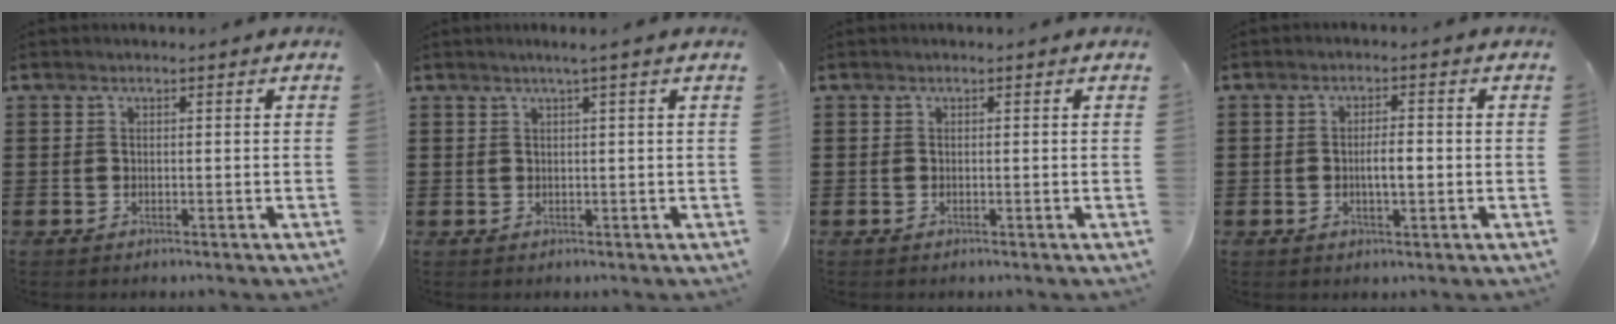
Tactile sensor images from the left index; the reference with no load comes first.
{"total": 1.5, "force": [0.8, -0.4, 1.2], "torque": [-0.022, -0.002, 0.014]}
{"total": 0.0}
{"total": 3.6, "force": [-0.4, 1.1, 3.3], "torque": [-0.051, 0.000, -0.011]}